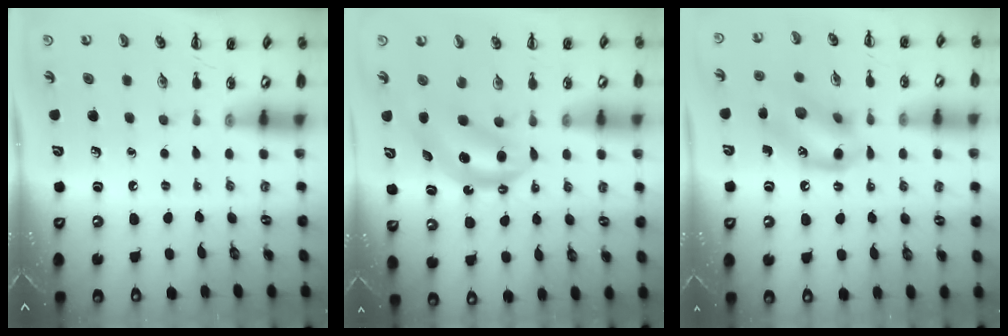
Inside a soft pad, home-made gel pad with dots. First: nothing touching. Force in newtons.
{"total": 6.5, "press": 6.5, "slide": 0.5}
{"total": 14.2, "press": 14.1, "slide": 1.5}